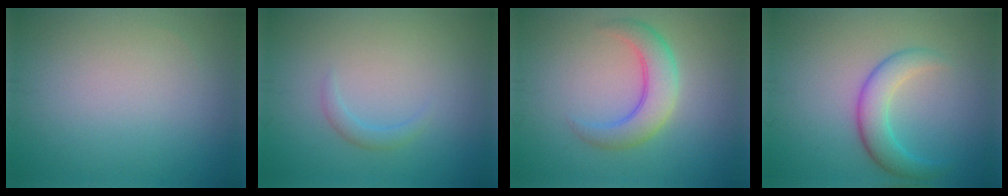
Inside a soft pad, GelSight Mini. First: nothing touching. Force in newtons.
{"total": 1.2, "press": 1.2, "slide": 0.1}
{"total": 4.2, "press": 4.2, "slide": 0.1}
{"total": 3.8, "press": 3.8, "slide": 0.2}